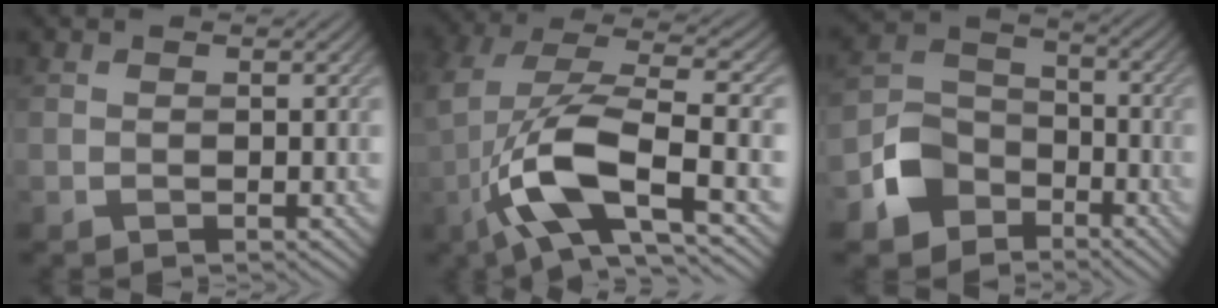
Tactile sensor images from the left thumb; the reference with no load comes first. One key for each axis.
{"total": 13.3, "fx": -4.0, "fy": 5.2, "fz": 11.6, "tx": -0.238, "ty": -0.004, "tz": -0.074}
{"total": 7.4, "fx": -4.3, "fy": 5.3, "fz": 2.8, "tx": -0.060, "ty": 0.000, "tz": -0.105}